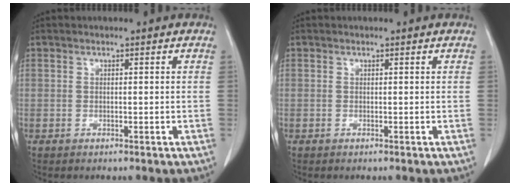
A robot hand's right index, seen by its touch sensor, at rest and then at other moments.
{"total": 0.0}